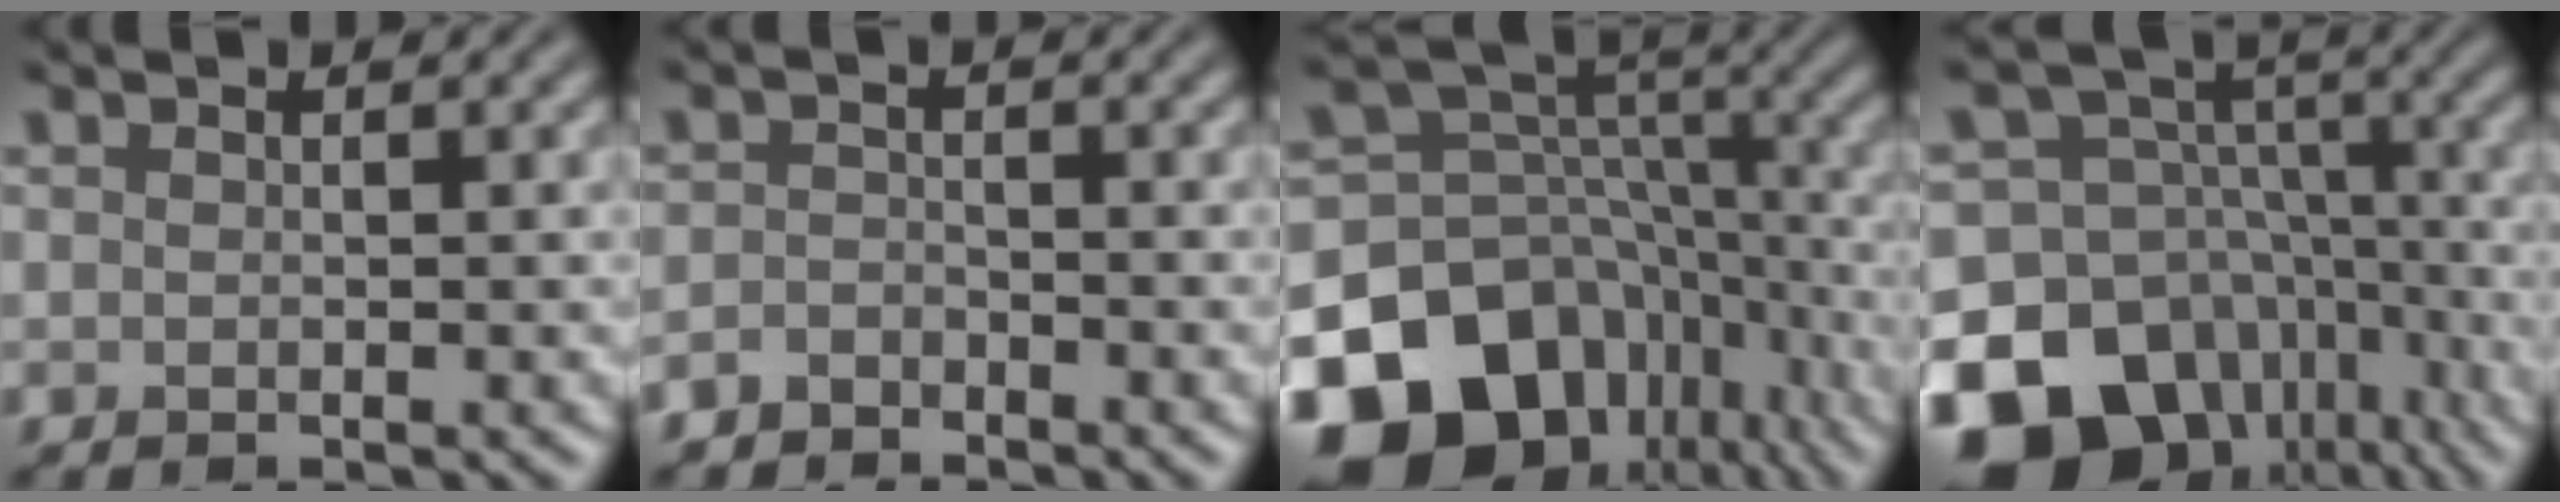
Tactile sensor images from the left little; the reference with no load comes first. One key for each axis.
{"total": 1.7, "fx": -1.6, "fy": 0.7, "fz": 0.1, "tx": 0.000, "ty": 0.003, "tz": -0.034}
{"total": 16.0, "fx": -9.0, "fy": 11.4, "fz": 6.8, "tx": -0.160, "ty": 0.000, "tz": -0.140}
{"total": 17.6, "fx": -9.7, "fy": 13.0, "fz": 6.8, "tx": -0.155, "ty": -0.027, "tz": -0.127}